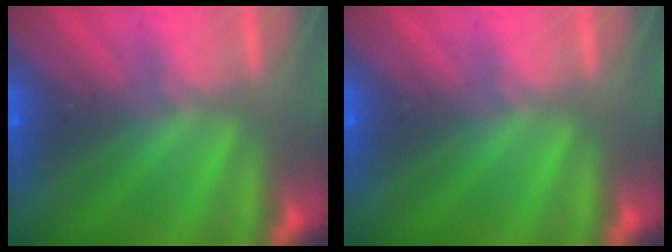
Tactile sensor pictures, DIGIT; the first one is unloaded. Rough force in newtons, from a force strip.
{"total": 0.0}